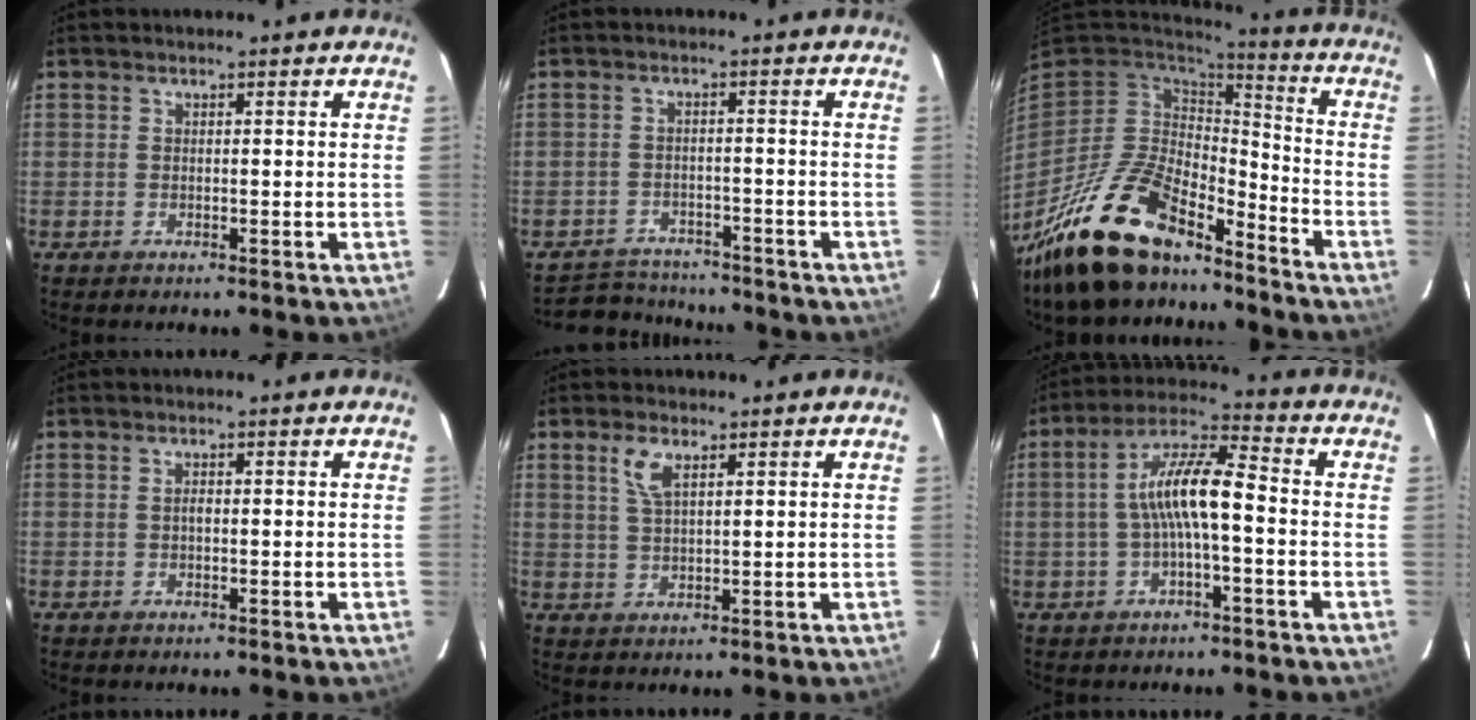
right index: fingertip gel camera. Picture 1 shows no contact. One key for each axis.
{"total": 8.8, "fx": -8.1, "fy": 3.2, "fz": 1.3, "tx": -0.044, "ty": 0.011, "tz": -0.119}
{"total": 20.4, "fx": -15.3, "fy": 7.1, "fz": 11.5, "tx": -0.238, "ty": -0.029, "tz": -0.278}
{"total": 0.7, "fx": 0.0, "fy": 0.4, "fz": 0.6, "tx": -0.010, "ty": 0.003, "tz": -0.001}
{"total": 4.3, "fx": 2.2, "fy": 1.7, "fz": 3.3, "tx": -0.064, "ty": 0.004, "tz": 0.045}
{"total": 9.7, "fx": -1.2, "fy": 2.1, "fz": 9.4, "tx": -0.181, "ty": 0.024, "tz": -0.021}